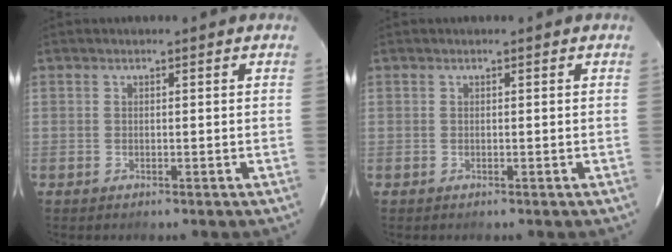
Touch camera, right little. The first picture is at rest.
{"total": 0.0}